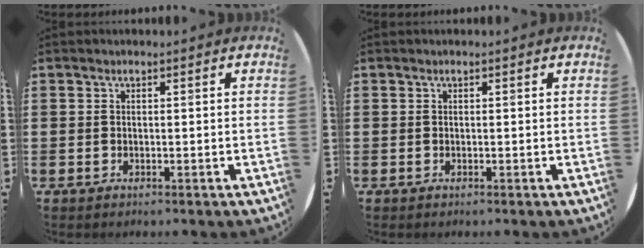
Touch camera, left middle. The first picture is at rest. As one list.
[{"total": 0.0}]